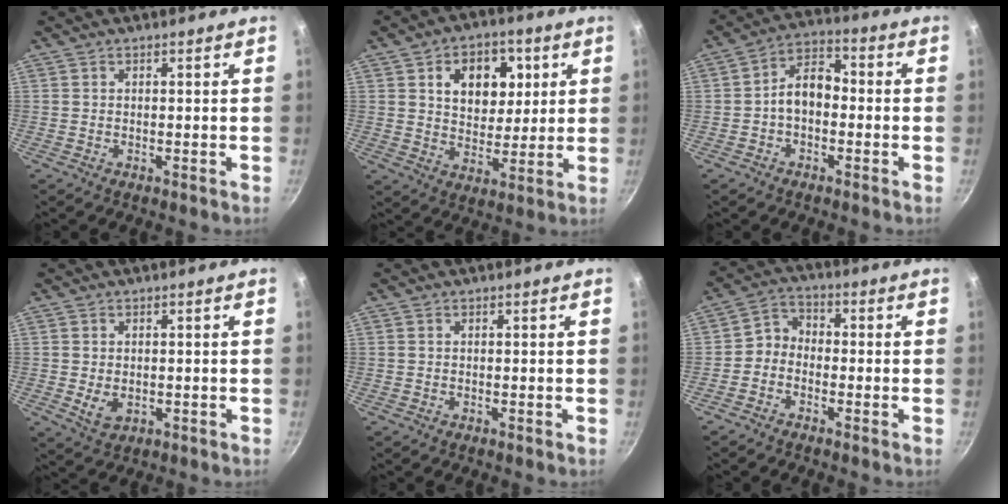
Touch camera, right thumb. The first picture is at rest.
{"total": 12.6, "force": [4.1, 9.1, 7.7], "torque": [-0.065, -0.014, 0.062]}
{"total": 7.4, "force": [-1.3, 4.9, 5.5], "torque": [-0.068, 0.034, -0.035]}
{"total": 3.4, "force": [-0.2, 2.4, 2.4], "torque": [-0.041, -0.009, 0.003]}
{"total": 0.0}
{"total": 4.1, "force": [-1.7, 3.2, 2.0], "torque": [-0.023, 0.032, -0.048]}